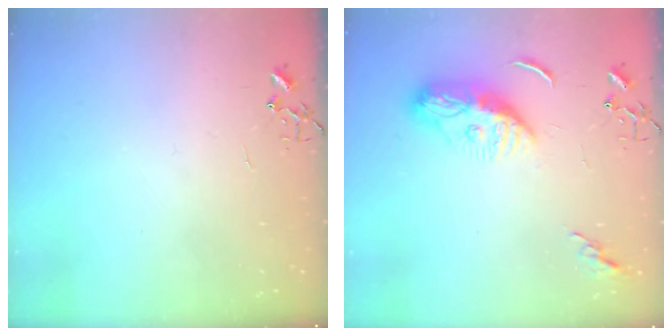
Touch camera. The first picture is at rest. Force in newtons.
{"total": 9.4, "press": 9.4, "slide": 1.0}